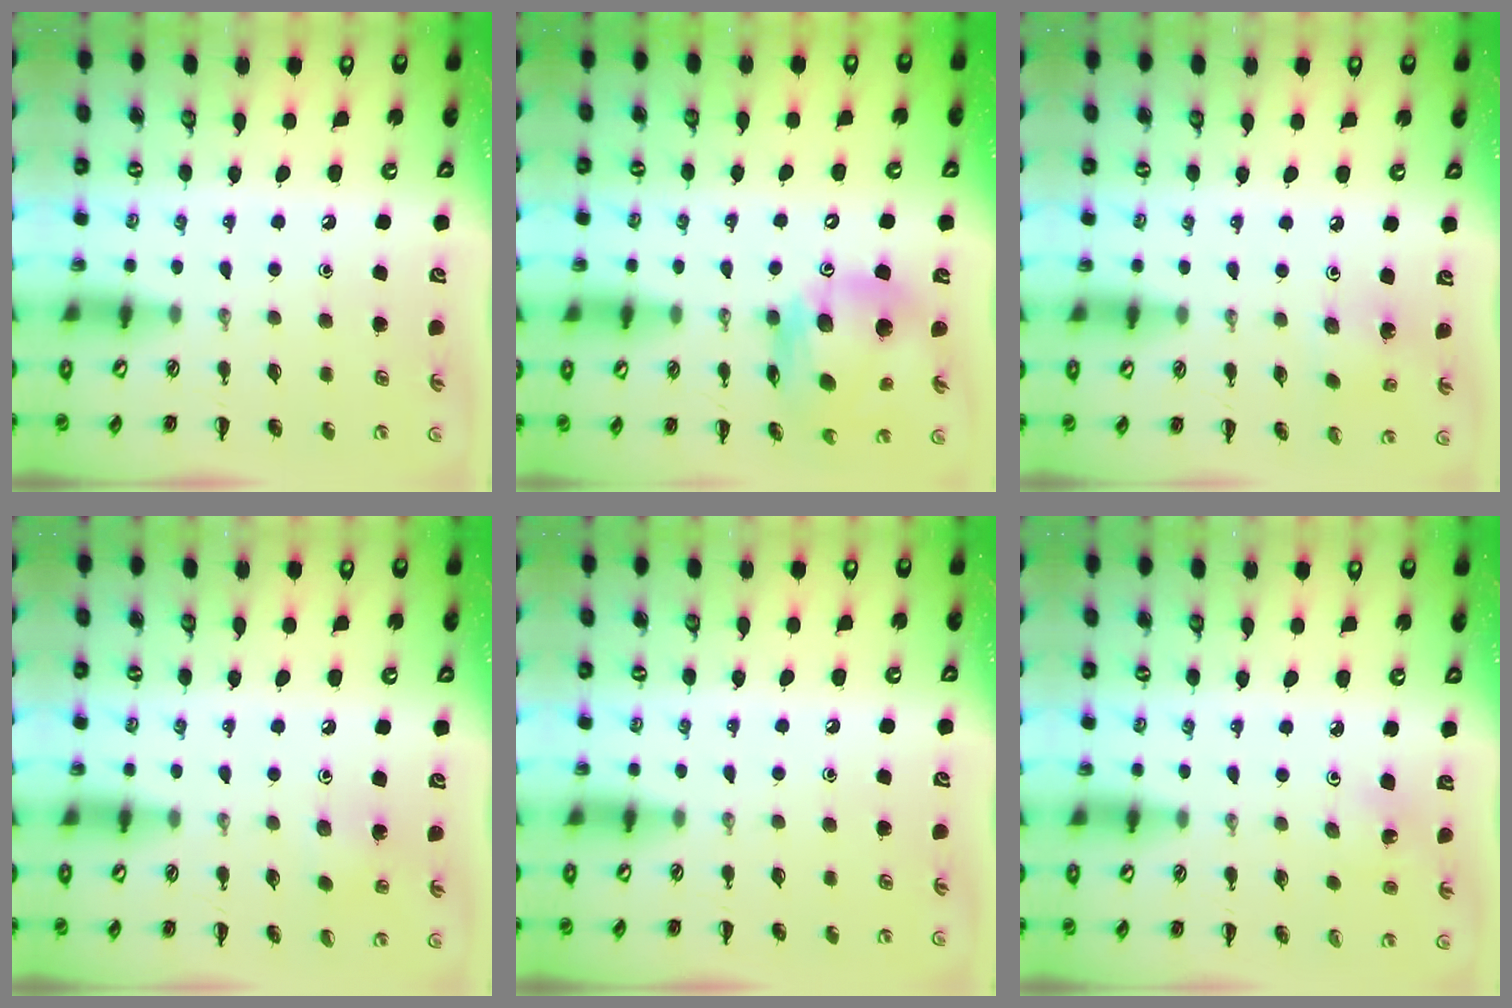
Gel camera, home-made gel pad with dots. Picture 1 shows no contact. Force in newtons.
{"total": 15.2, "press": 14.5, "slide": 4.5}
{"total": 1.5, "press": 1.3, "slide": 0.6}
{"total": 5.5, "press": 5.2, "slide": 1.6}
{"total": 0.0}
{"total": 3.0, "press": 2.9, "slide": 0.9}